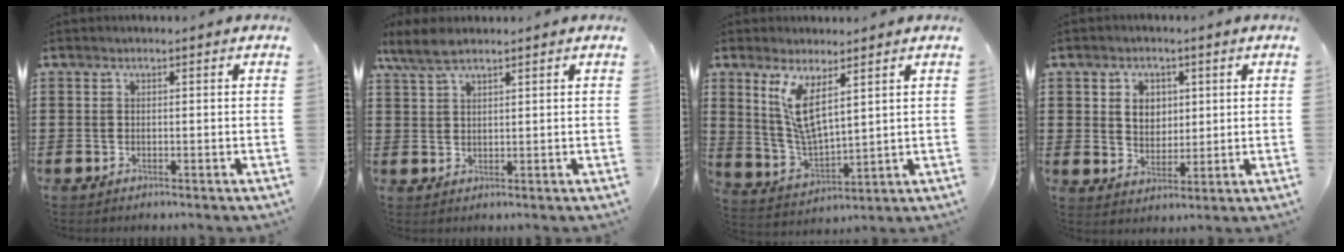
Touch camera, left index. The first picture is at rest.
{"total": 4.2, "force": [3.0, 1.2, 2.7], "torque": [-0.068, 0.000, 0.054]}
{"total": 8.2, "force": [4.1, 2.7, 6.5], "torque": [-0.150, -0.015, 0.072]}
{"total": 4.0, "force": [1.3, 3.2, 1.9], "torque": [-0.044, 0.008, 0.019]}